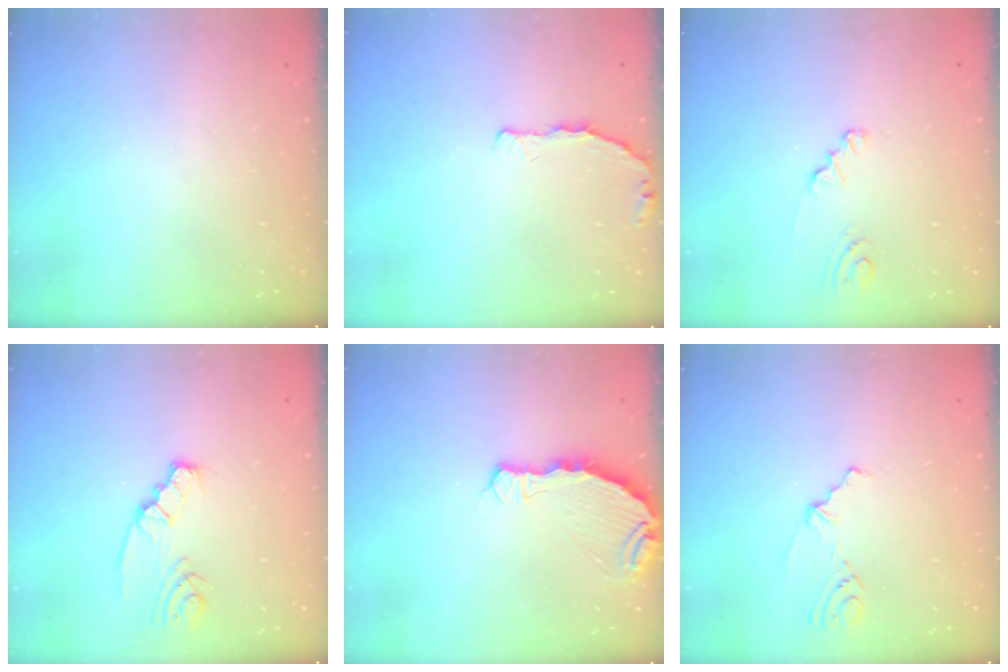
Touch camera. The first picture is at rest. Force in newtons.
{"total": 3.6, "press": 3.2, "slide": 1.6}
{"total": 2.1, "press": 2.1, "slide": 0.2}
{"total": 3.5, "press": 3.5, "slide": 0.3}
{"total": 7.4, "press": 6.4, "slide": 3.7}
{"total": 2.3, "press": 1.8, "slide": 1.5}